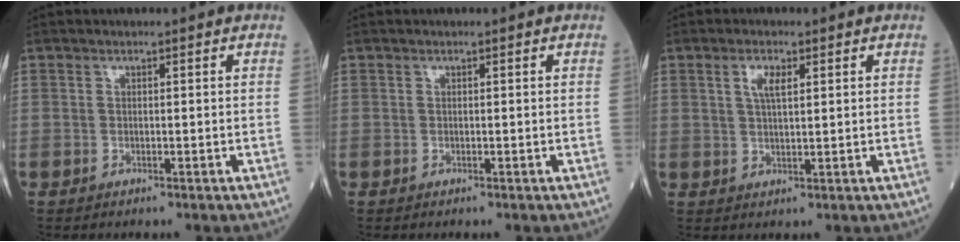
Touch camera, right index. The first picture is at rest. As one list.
[{"total": 0.0}, {"total": 3.2, "force": [1.3, 0.9, 2.8], "torque": [-0.057, 0.003, 0.026]}]